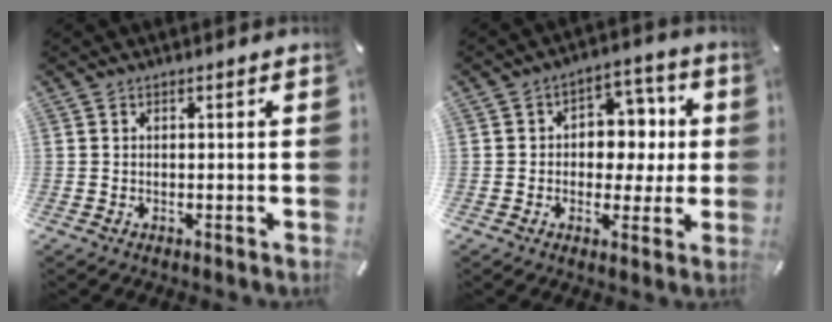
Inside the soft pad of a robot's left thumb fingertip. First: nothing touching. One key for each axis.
{"total": 8.0, "fx": -0.1, "fy": 7.0, "fz": 3.9, "tx": -0.047, "ty": 0.002, "tz": -0.004}